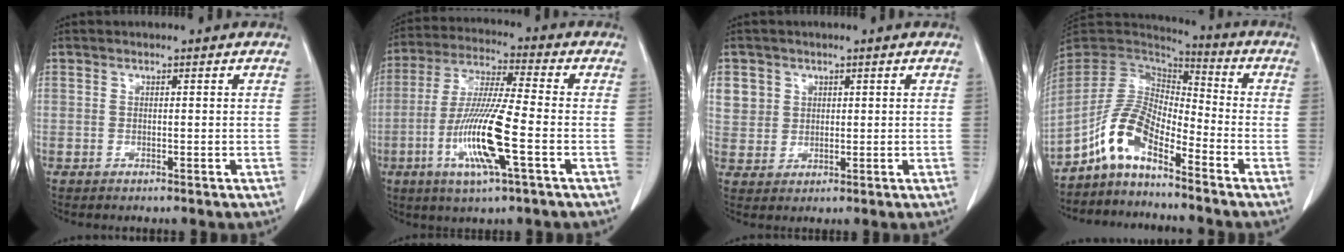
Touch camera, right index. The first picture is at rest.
{"total": 13.3, "force": [-4.0, 0.6, 12.7], "torque": [-0.259, -0.014, -0.079]}
{"total": 4.9, "force": [2.1, 4.4, 0.6], "torque": [-0.008, 0.005, 0.047]}
{"total": 9.5, "force": [-6.2, 3.1, 6.5], "torque": [-0.149, 0.023, -0.127]}